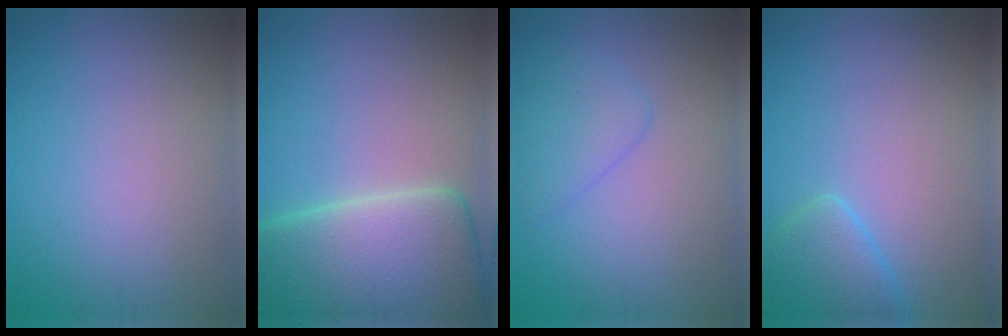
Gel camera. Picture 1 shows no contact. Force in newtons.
{"total": 12.5, "press": 12.5, "slide": 0.7}
{"total": 2.6, "press": 2.6, "slide": 0.0}
{"total": 3.1, "press": 3.1, "slide": 0.2}